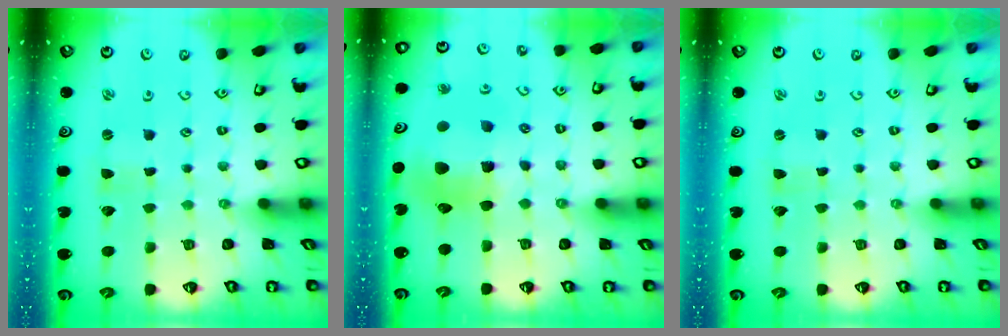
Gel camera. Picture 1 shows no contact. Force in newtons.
{"total": 14.2, "press": 14.1, "slide": 2.0}
{"total": 0.0}